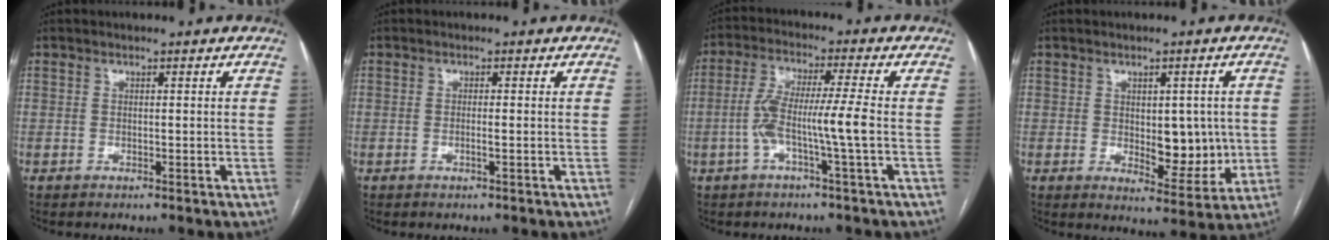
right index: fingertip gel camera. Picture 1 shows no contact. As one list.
[{"total": 1.0, "force": [-0.3, -0.1, 1.0], "torque": [-0.020, -0.001, -0.005]}, {"total": 8.0, "force": [-1.9, -0.5, 7.7], "torque": [-0.156, 0.013, -0.038]}, {"total": 8.0, "force": [-0.1, 4.0, 7.0], "torque": [-0.081, -0.001, 0.012]}]